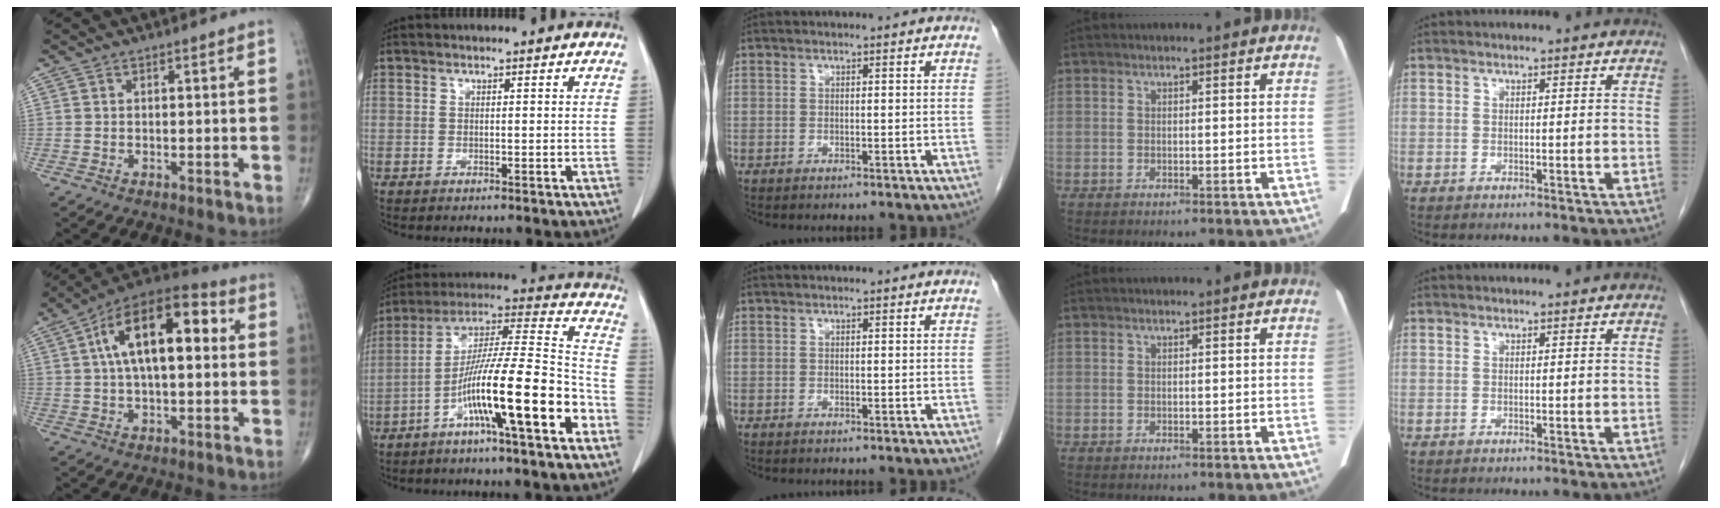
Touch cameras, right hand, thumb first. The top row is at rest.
{"thumb": {"total": 18.4, "force": [3.7, 8.8, 15.8], "torque": [-0.245, 0.033, 0.049]}, "index": {"total": 17.6, "force": [-8.0, 0.8, 15.7], "torque": [-0.264, 0.003, -0.138]}}